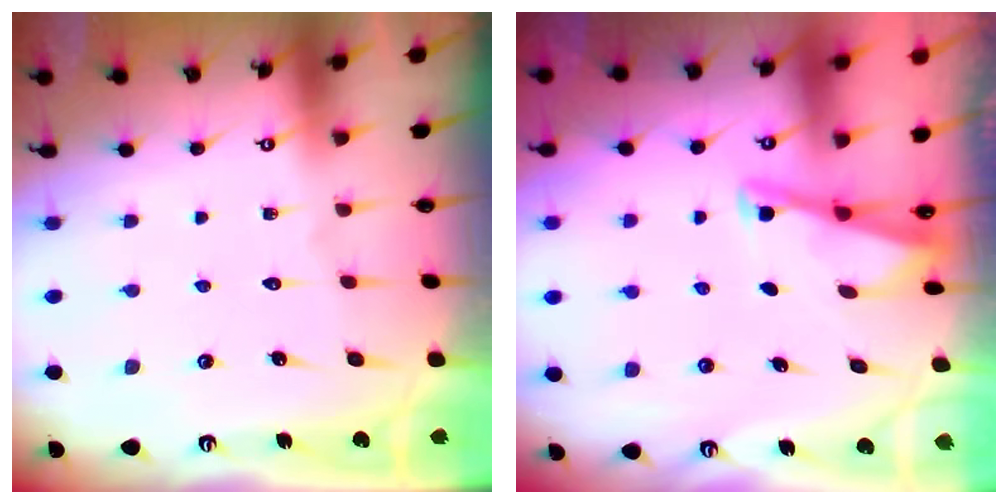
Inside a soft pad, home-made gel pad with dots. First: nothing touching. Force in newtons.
{"total": 2.7, "press": 2.7, "slide": 0.3}